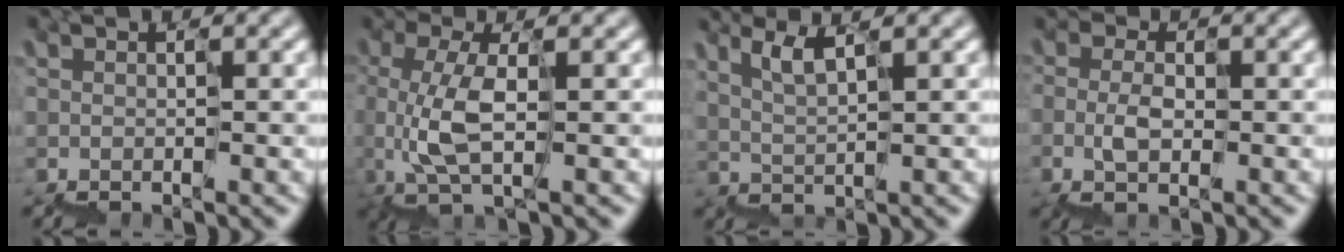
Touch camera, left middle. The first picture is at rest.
{"total": 3.4, "force": [0.3, 1.2, 3.1], "torque": [-0.077, 0.006, 0.015]}
{"total": 2.3, "force": [2.0, 0.4, 1.0], "torque": [-0.020, 0.015, 0.049]}
{"total": 0.9, "force": [-0.2, 0.6, 0.7], "torque": [-0.023, 0.010, 0.000]}